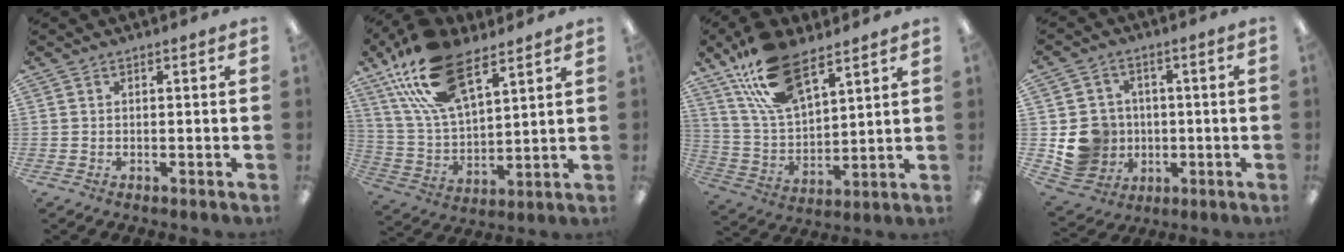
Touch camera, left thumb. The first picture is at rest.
{"total": 21.3, "force": [12.8, 10.2, 13.7], "torque": [-0.280, -0.040, 0.228]}
{"total": 18.5, "force": [11.9, 8.6, 11.2], "torque": [-0.218, -0.037, 0.214]}
{"total": 10.2, "force": [-1.3, 9.7, 2.7], "torque": [-0.077, 0.014, -0.010]}